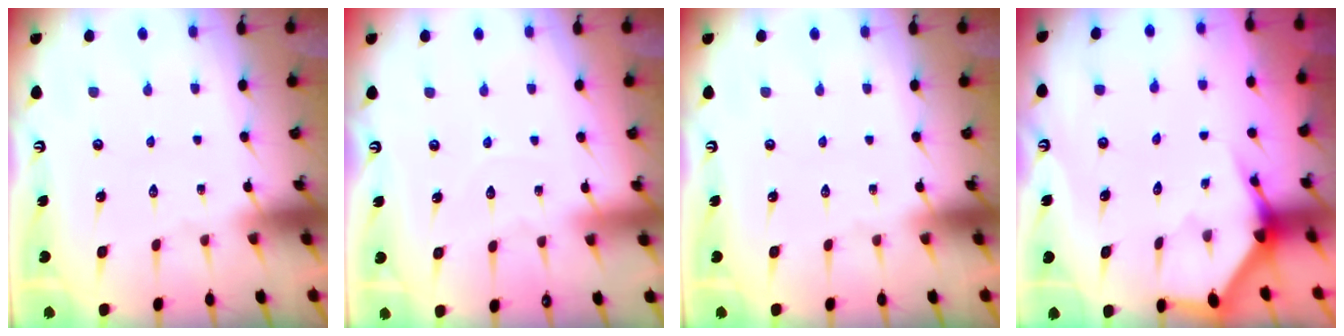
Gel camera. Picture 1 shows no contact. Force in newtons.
{"total": 2.9, "press": 2.9, "slide": 0.3}
{"total": 0.0}
{"total": 3.6, "press": 3.6, "slide": 0.1}